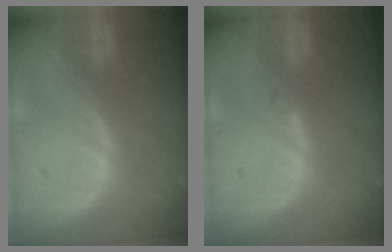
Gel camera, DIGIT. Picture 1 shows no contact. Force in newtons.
{"total": 0.6, "press": 0.5, "slide": 0.3}